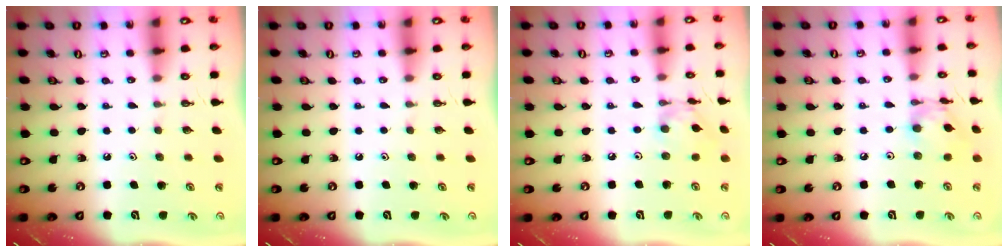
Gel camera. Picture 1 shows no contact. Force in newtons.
{"total": 0.0}
{"total": 4.7, "press": 4.7, "slide": 0.3}
{"total": 10.5, "press": 10.4, "slide": 0.8}